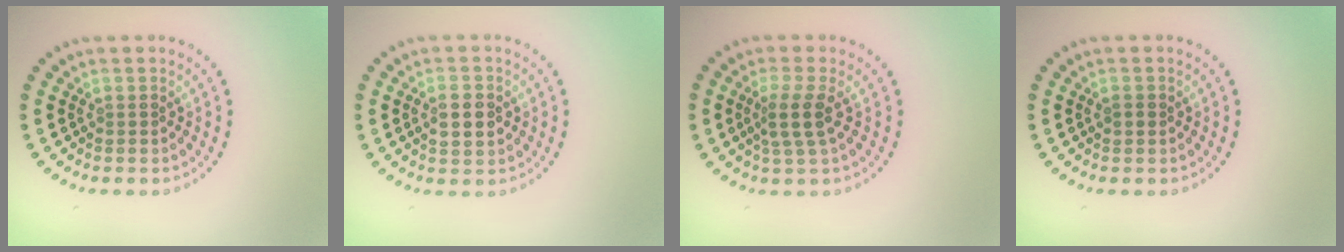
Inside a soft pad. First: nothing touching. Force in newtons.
{"total": 2.3, "press": 2.3, "slide": 0.2}
{"total": 2.5, "press": 2.0, "slide": 1.5}
{"total": 0.8, "press": 0.8, "slide": 0.3}